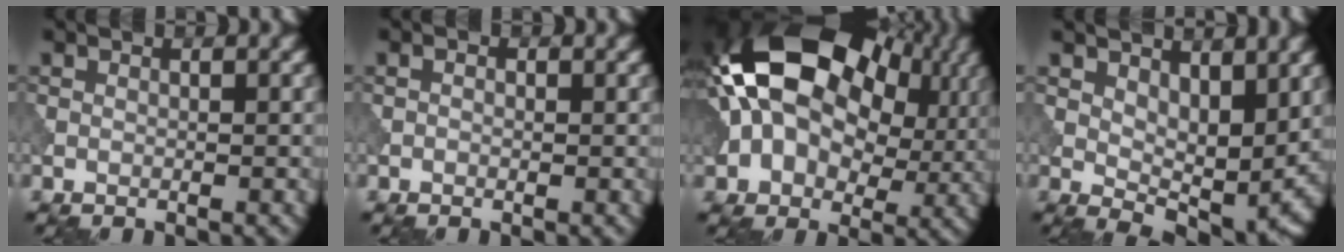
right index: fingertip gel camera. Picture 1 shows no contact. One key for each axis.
{"total": 0.6, "fx": 0.0, "fy": 0.4, "fz": 0.5, "tx": -0.007, "ty": 0.000, "tz": -0.003}
{"total": 17.8, "fx": 3.9, "fy": 12.6, "fz": 12.0, "tx": -0.201, "ty": 0.034, "tz": 0.070}
{"total": 6.1, "fx": 2.3, "fy": 3.1, "fz": 4.8, "tx": -0.076, "ty": -0.013, "tz": 0.043}